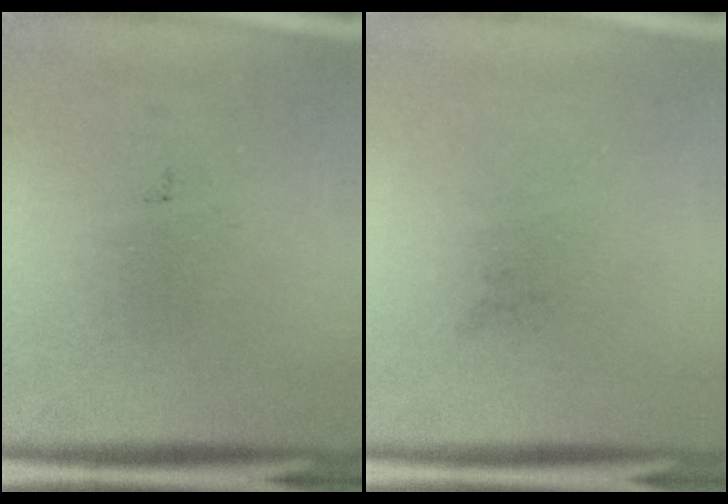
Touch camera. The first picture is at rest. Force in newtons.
{"total": 0.0}